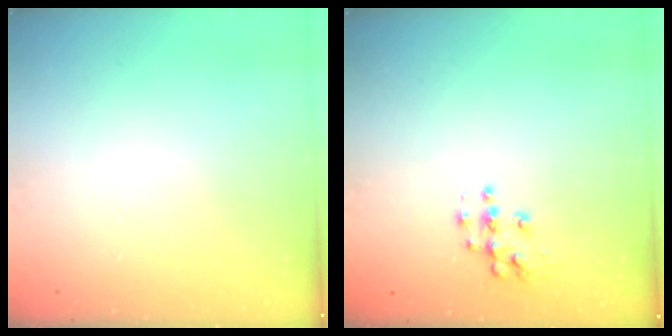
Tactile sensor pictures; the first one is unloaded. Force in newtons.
{"total": 7.5, "press": 7.5, "slide": 0.4}